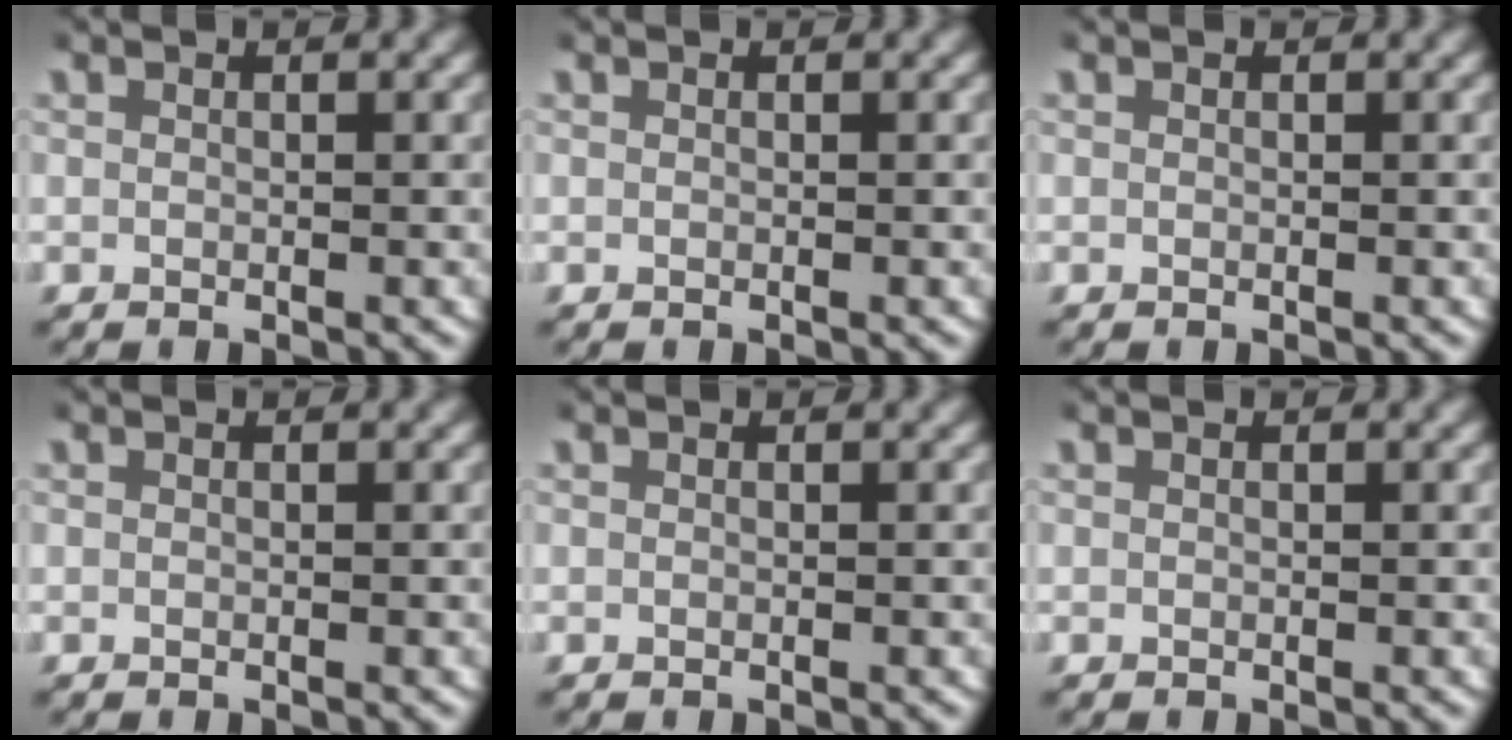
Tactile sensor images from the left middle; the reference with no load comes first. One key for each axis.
{"total": 0.0}
{"total": 0.0}
{"total": 0.0}
{"total": 0.0}
{"total": 0.0}